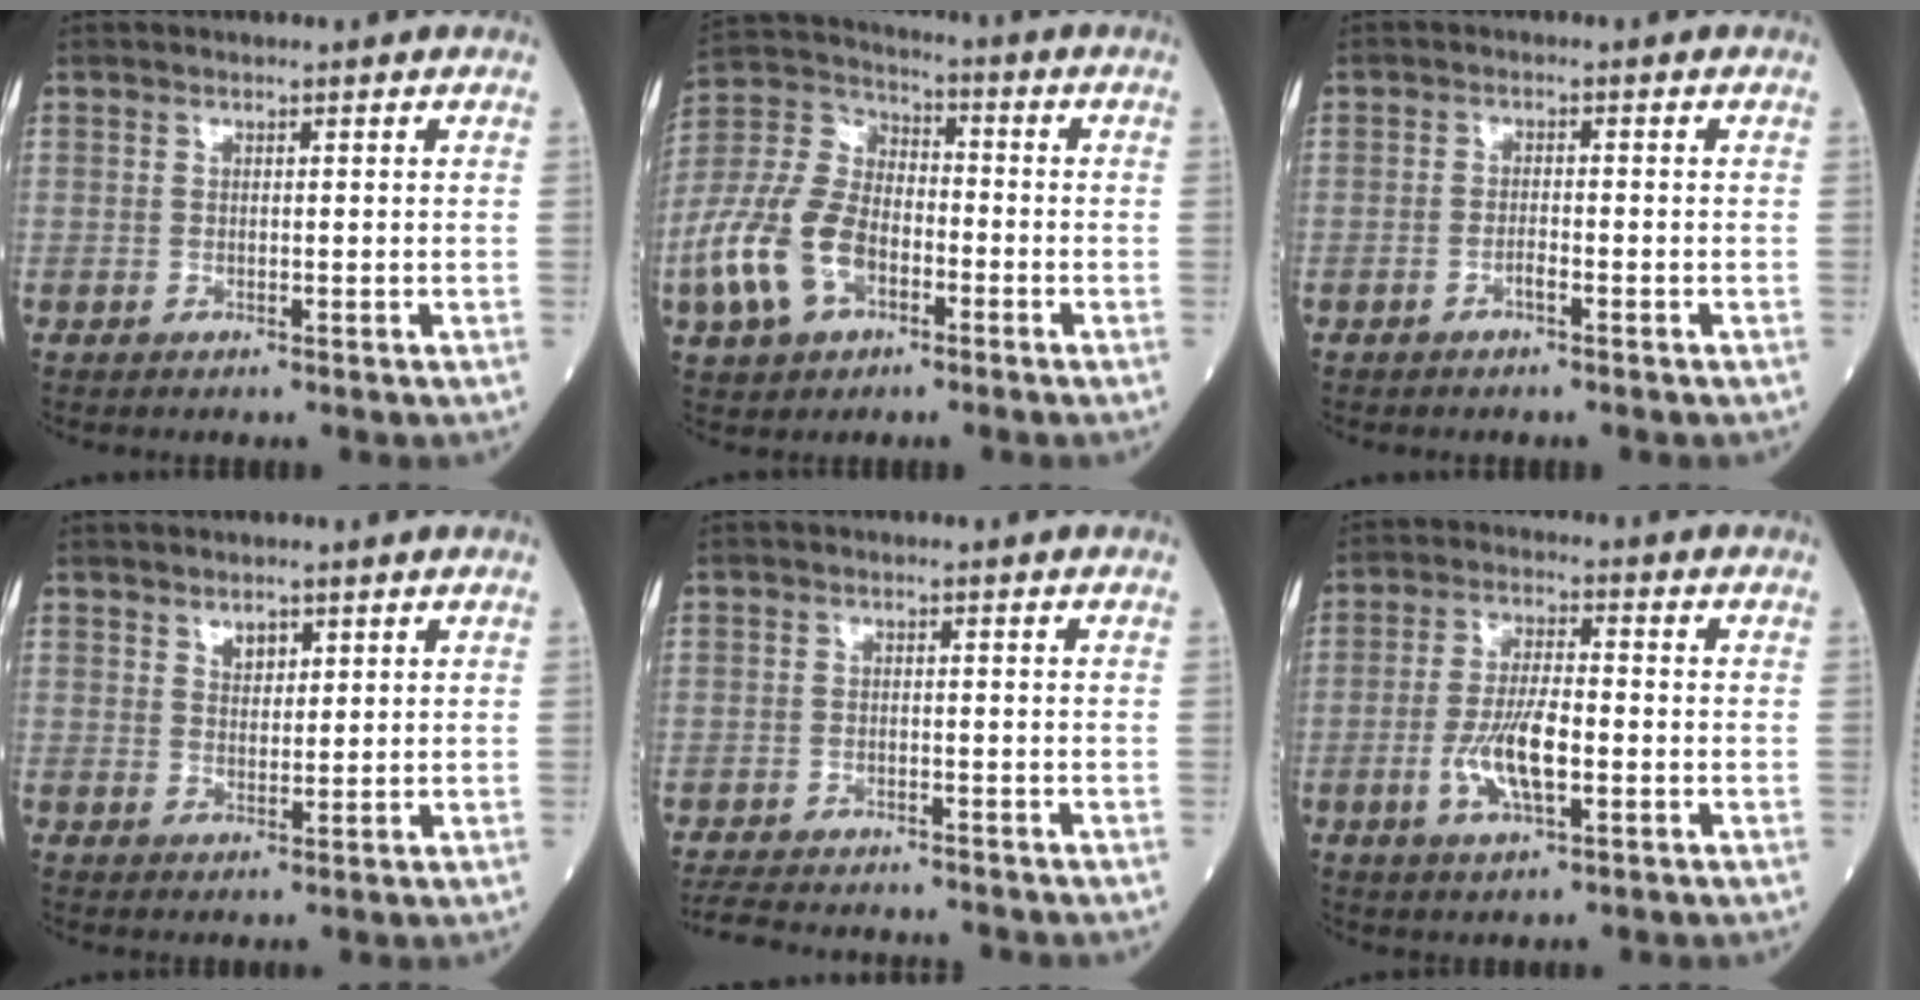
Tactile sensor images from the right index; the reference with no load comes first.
{"total": 13.4, "force": [-5.2, 8.0, 9.4], "torque": [-0.231, 0.014, -0.096]}
{"total": 1.5, "force": [-1.0, 0.3, 1.0], "torque": [-0.021, 0.002, -0.017]}
{"total": 2.3, "force": [1.5, 1.3, 1.2], "torque": [-0.021, 0.000, 0.029]}
{"total": 9.4, "force": [-8.7, 2.4, 2.9], "torque": [-0.052, -0.006, -0.126]}
{"total": 8.2, "force": [-2.1, 2.3, 7.6], "torque": [-0.151, 0.003, -0.038]}